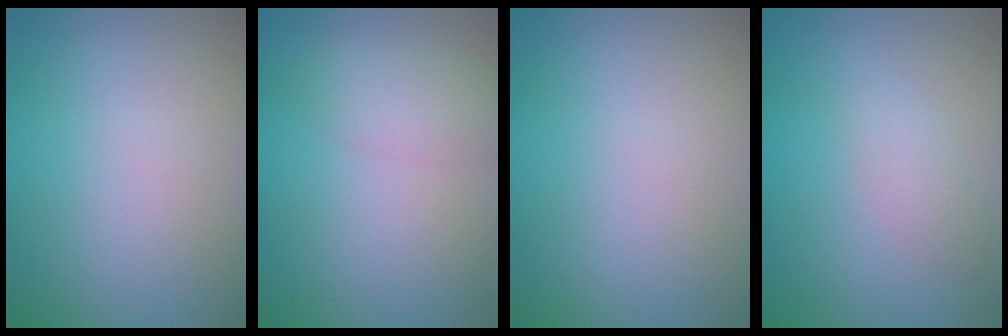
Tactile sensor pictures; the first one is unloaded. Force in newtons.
{"total": 2.3, "press": 2.3, "slide": 0.1}
{"total": 0.0}
{"total": 1.4, "press": 1.4, "slide": 0.1}